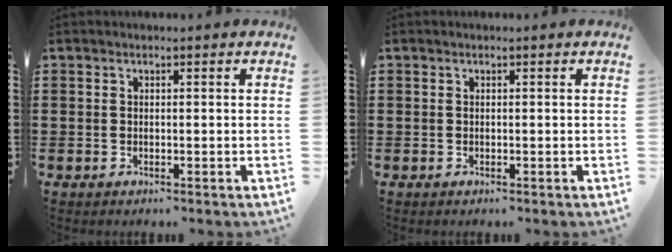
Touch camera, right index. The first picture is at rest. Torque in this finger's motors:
{"motor_torque": [-0.51, 1.63, 0.00, 0.00]}